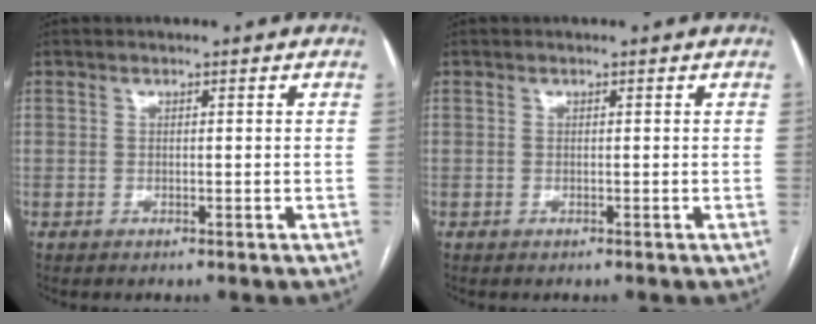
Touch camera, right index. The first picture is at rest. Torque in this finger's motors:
{"motor_torque": [-0.04, 0.29, -0.03, -0.01]}